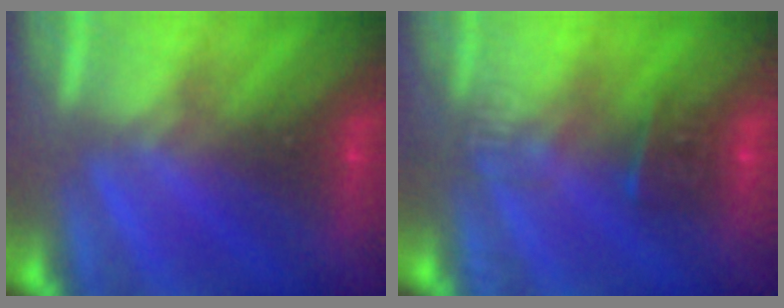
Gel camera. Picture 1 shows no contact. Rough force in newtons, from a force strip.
{"total": 10.8}